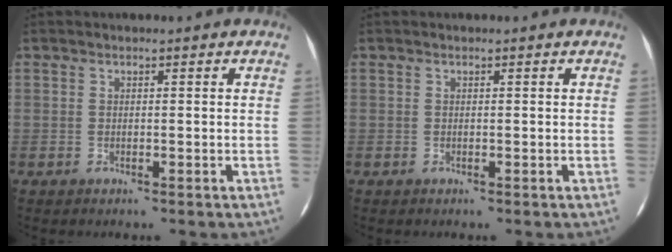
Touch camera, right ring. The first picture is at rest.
{"total": 0.0}